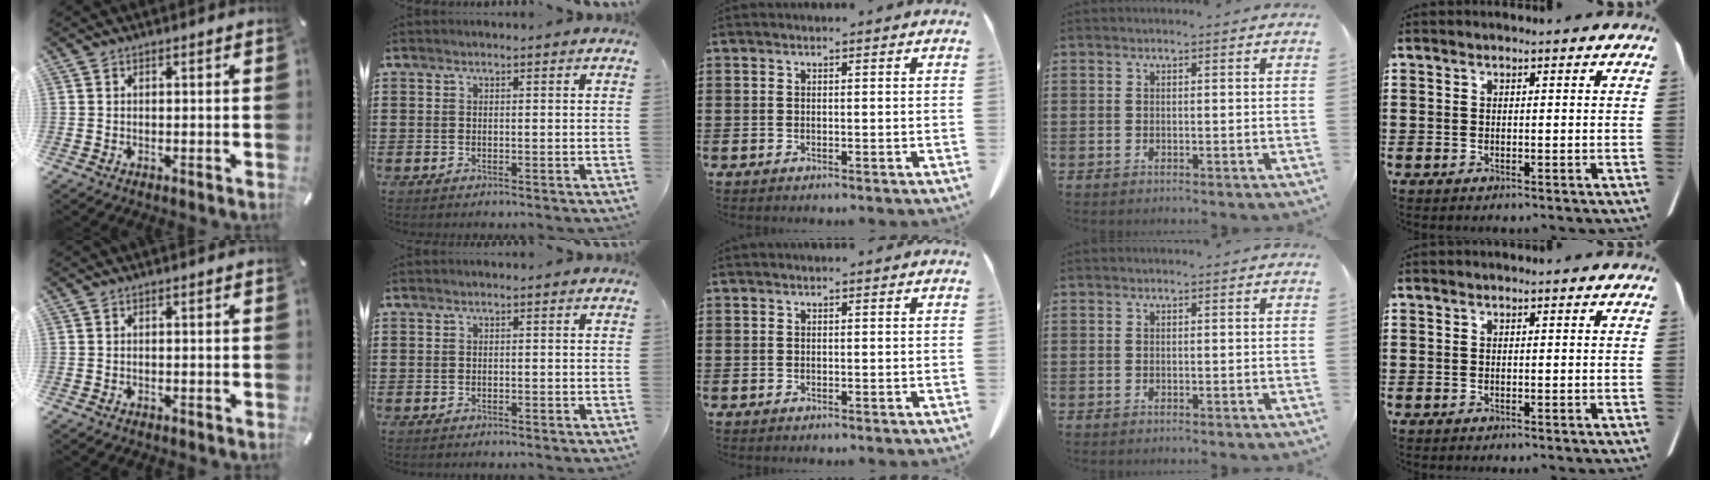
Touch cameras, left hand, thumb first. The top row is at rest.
{"thumb": {"total": 0.8, "force": [-0.6, 0.3, 0.4], "torque": [-0.009, 0.000, -0.011]}, "index": {"total": 0.6, "force": [-0.6, 0.1, 0.2], "torque": [-0.007, -0.003, -0.011]}}